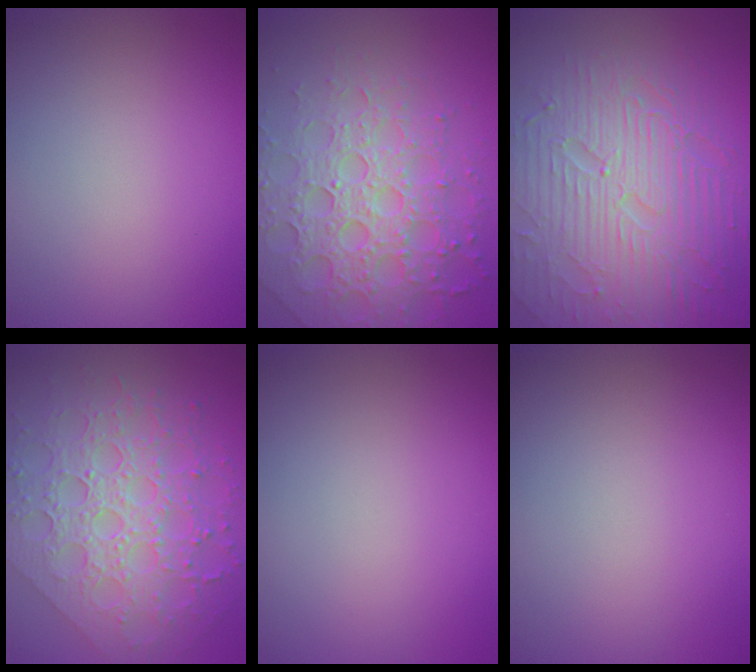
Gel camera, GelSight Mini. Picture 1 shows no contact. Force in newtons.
{"total": 7.3, "press": 7.1, "slide": 1.7}
{"total": 9.0, "press": 6.2, "slide": 6.6}
{"total": 8.5, "press": 6.2, "slide": 5.8}
{"total": 0.0}
{"total": 0.0}